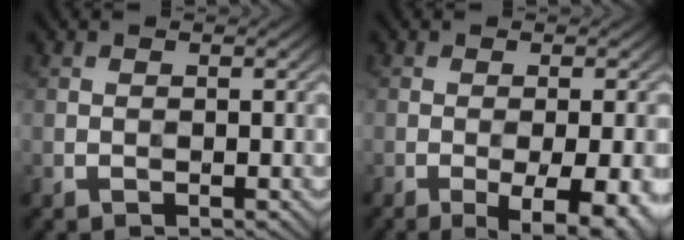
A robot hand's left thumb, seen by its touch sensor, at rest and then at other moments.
{"total": 7.4, "force": [-3.0, 2.1, 6.4], "torque": [-0.096, -0.009, -0.032]}